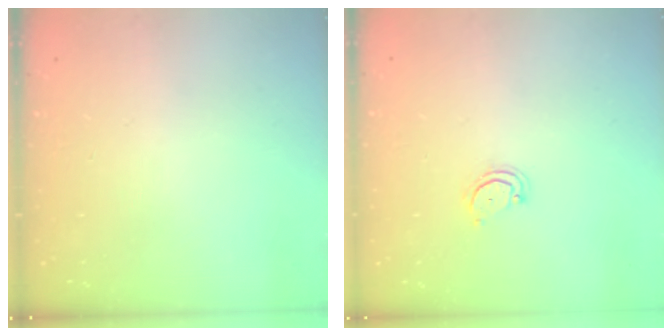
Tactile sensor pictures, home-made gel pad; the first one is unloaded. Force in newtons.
{"total": 3.3, "press": 3.3, "slide": 0.2}